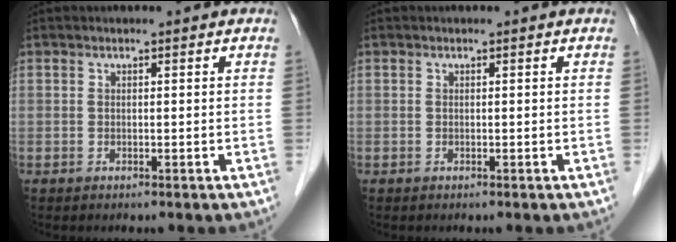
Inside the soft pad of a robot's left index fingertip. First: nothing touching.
{"total": 0.0}